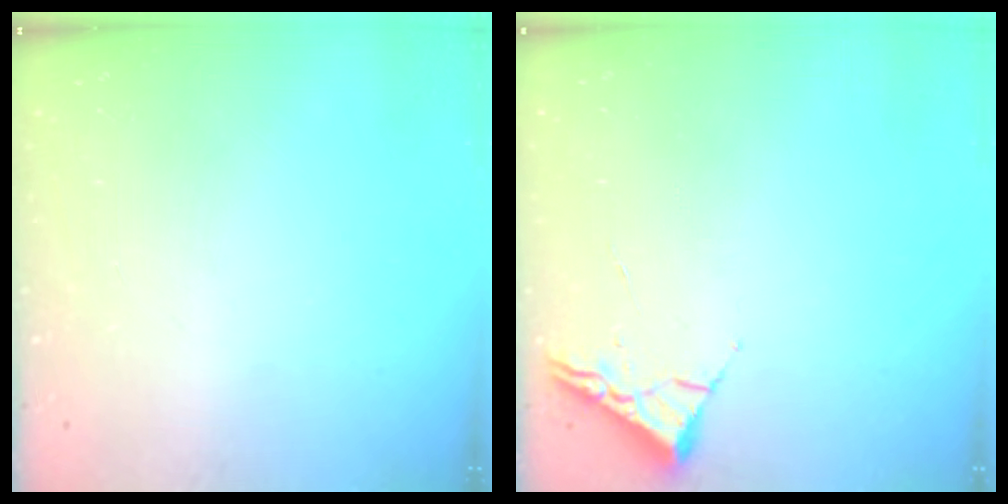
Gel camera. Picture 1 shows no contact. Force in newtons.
{"total": 3.1, "press": 3.0, "slide": 0.4}